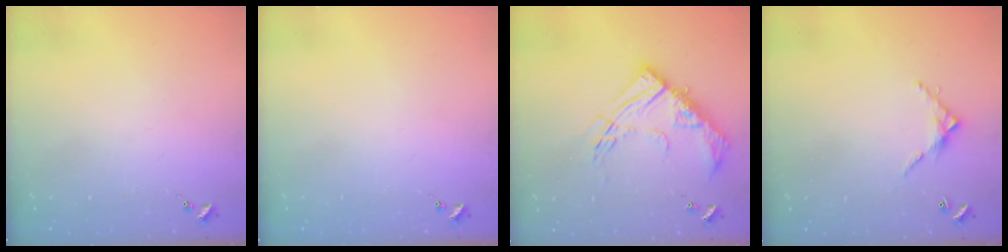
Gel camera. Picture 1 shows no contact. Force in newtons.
{"total": 0.0}
{"total": 17.2, "press": 17.1, "slide": 1.6}
{"total": 6.3, "press": 6.3, "slide": 0.5}